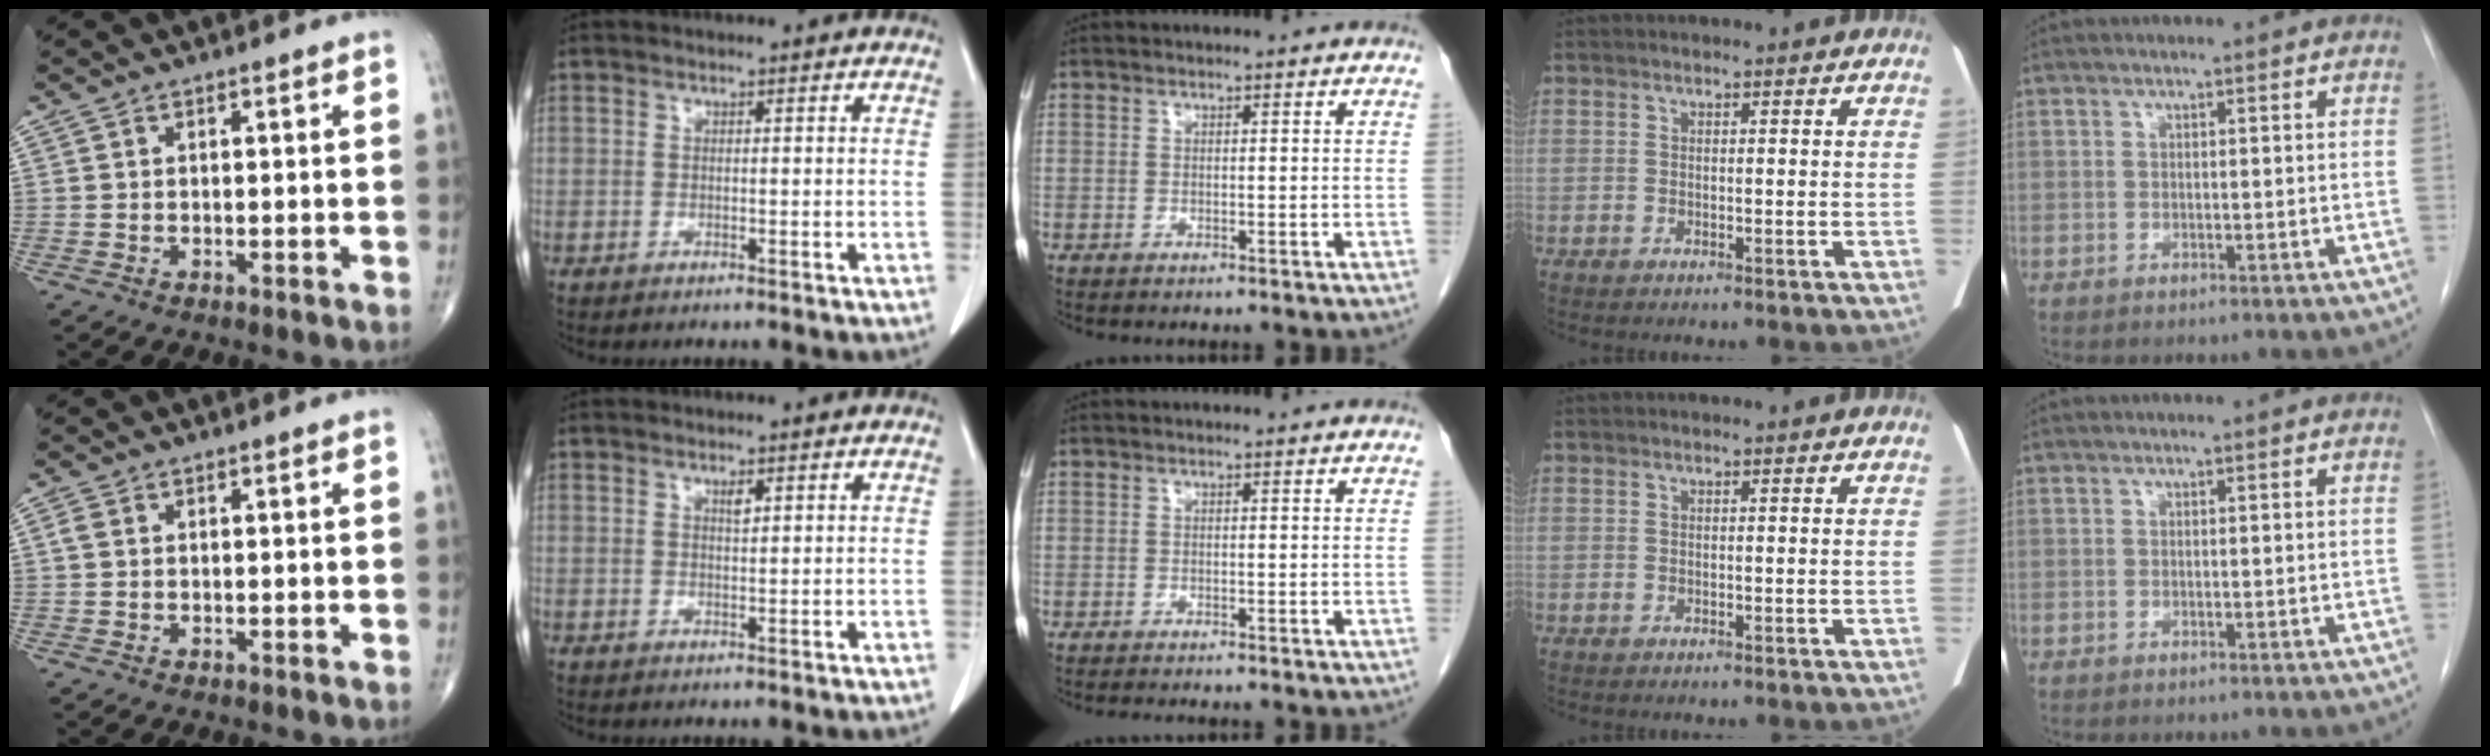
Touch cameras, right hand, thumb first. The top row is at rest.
{"thumb": {"total": 1.2, "force": [0.2, 0.9, 0.8], "torque": [-0.020, 0.004, 0.004]}, "index": {"total": 1.2, "force": [0.7, 0.3, 0.9], "torque": [-0.015, -0.004, 0.013]}, "middle": {"total": 1.9, "force": [-1.7, 0.0, 0.8], "torque": [-0.014, -0.004, -0.024]}}